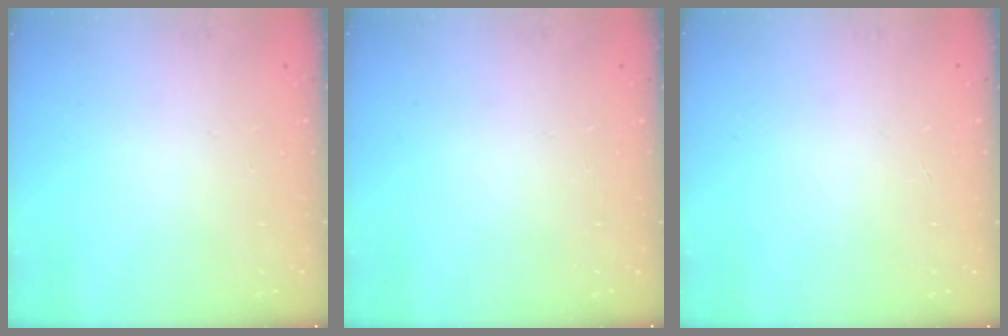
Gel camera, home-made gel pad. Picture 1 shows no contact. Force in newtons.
{"total": 0.0}
{"total": 0.0}